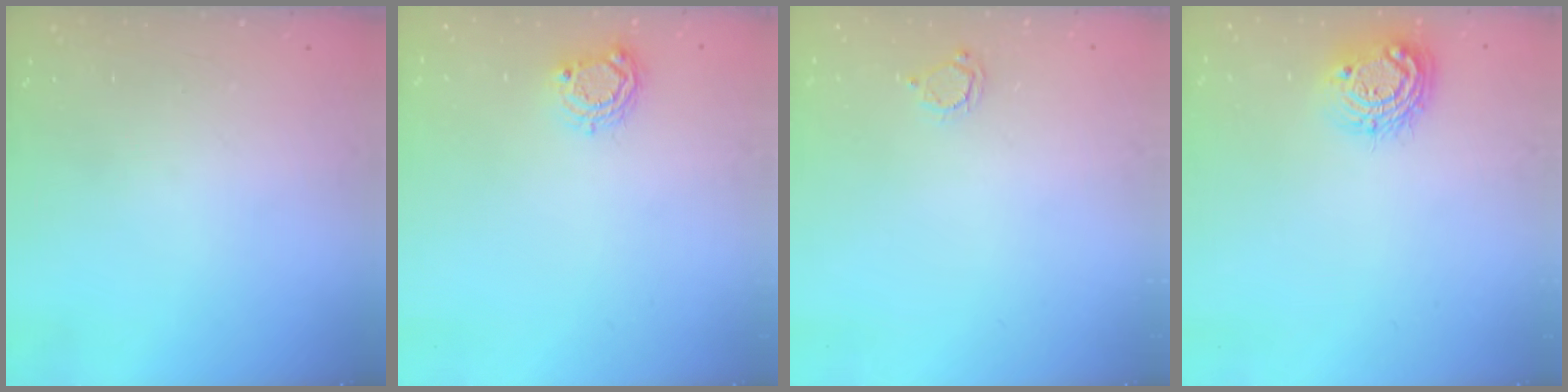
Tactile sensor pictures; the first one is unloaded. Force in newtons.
{"total": 6.0, "press": 6.0, "slide": 0.4}
{"total": 3.7, "press": 3.7, "slide": 0.3}
{"total": 10.9, "press": 10.8, "slide": 0.8}